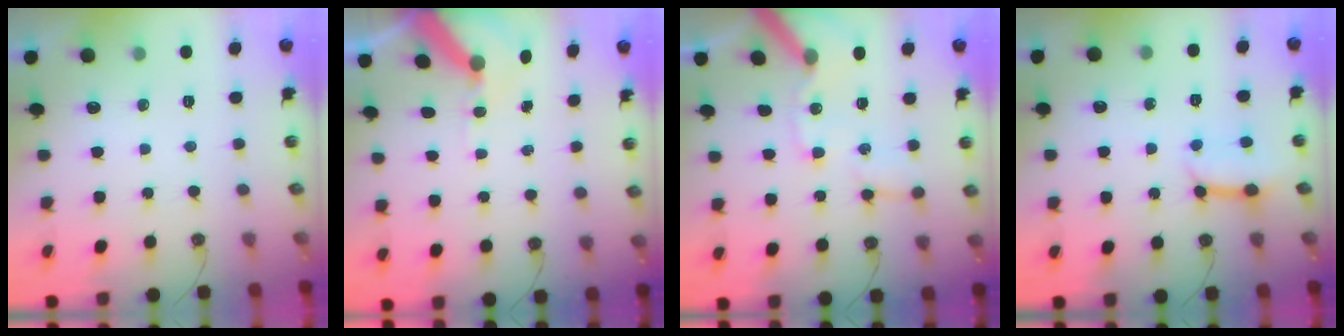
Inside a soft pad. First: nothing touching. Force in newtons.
{"total": 9.6, "press": 9.5, "slide": 1.3}
{"total": 12.8, "press": 12.8, "slide": 1.4}
{"total": 8.0, "press": 7.9, "slide": 1.0}